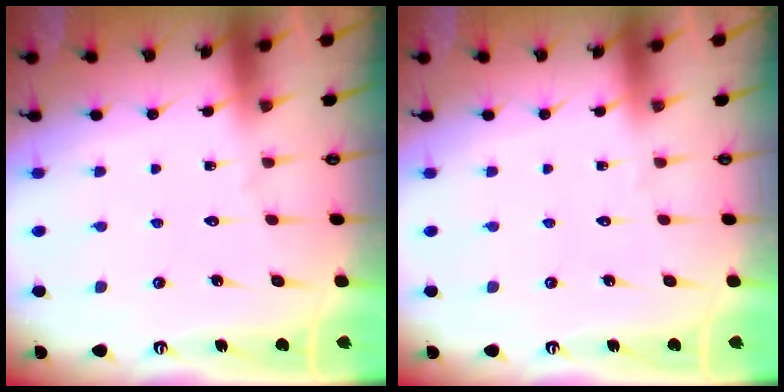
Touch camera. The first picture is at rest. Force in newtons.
{"total": 0.0}